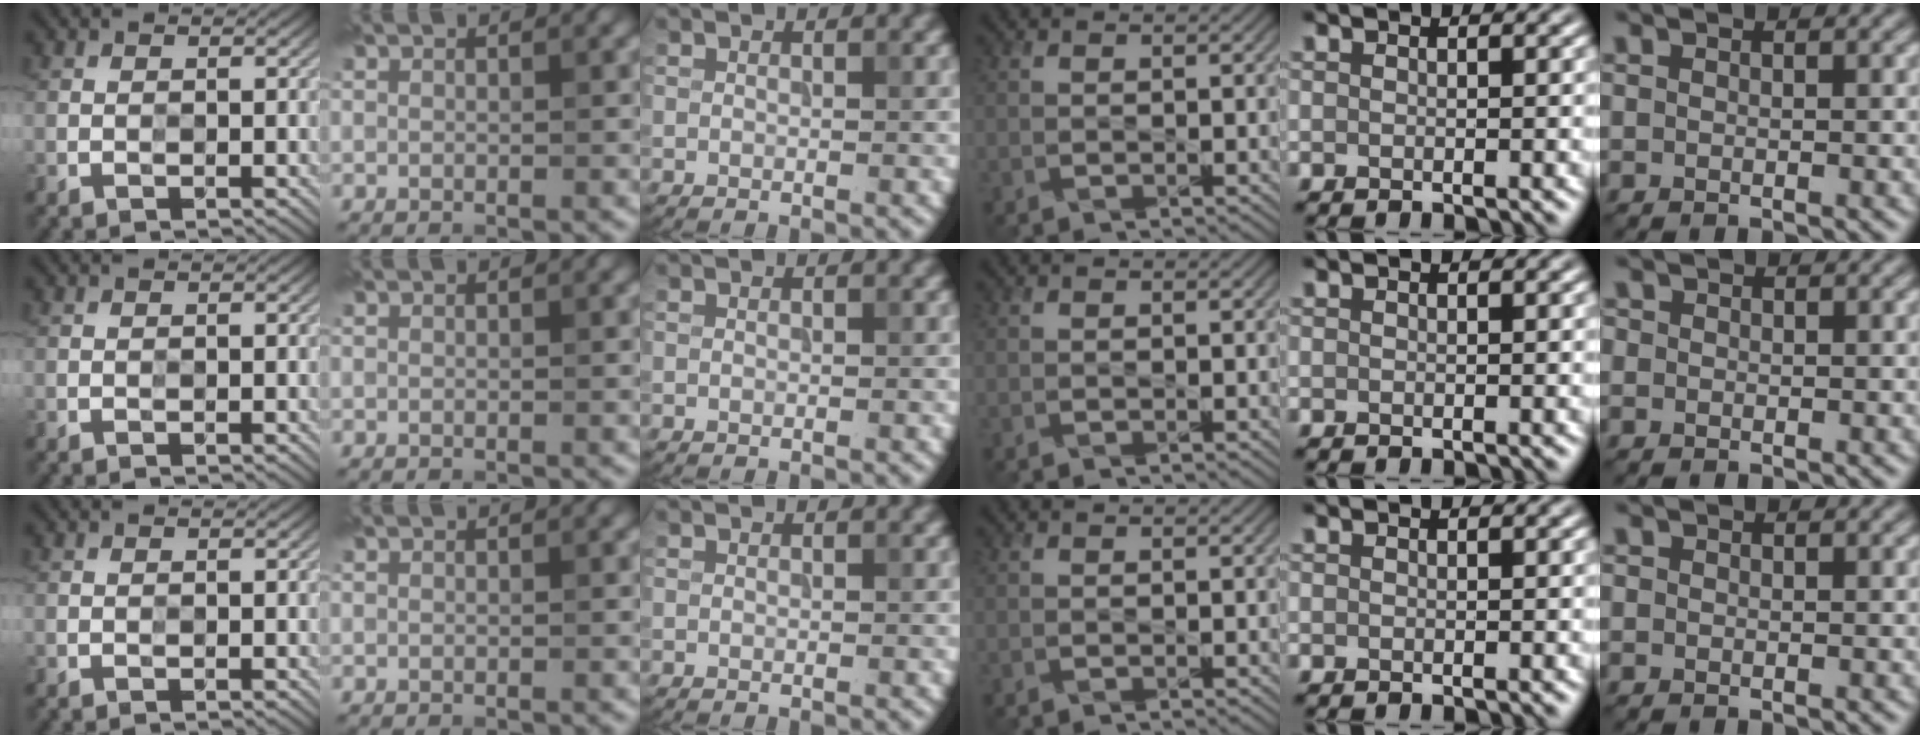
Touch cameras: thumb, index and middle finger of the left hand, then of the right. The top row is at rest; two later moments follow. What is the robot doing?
{"motion": "press", "object": "sticky note"}